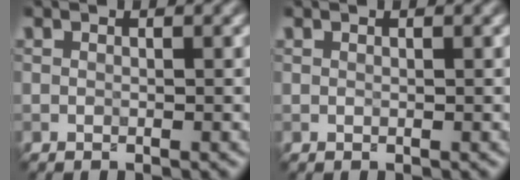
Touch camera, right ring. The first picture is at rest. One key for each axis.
{"total": 0.0}